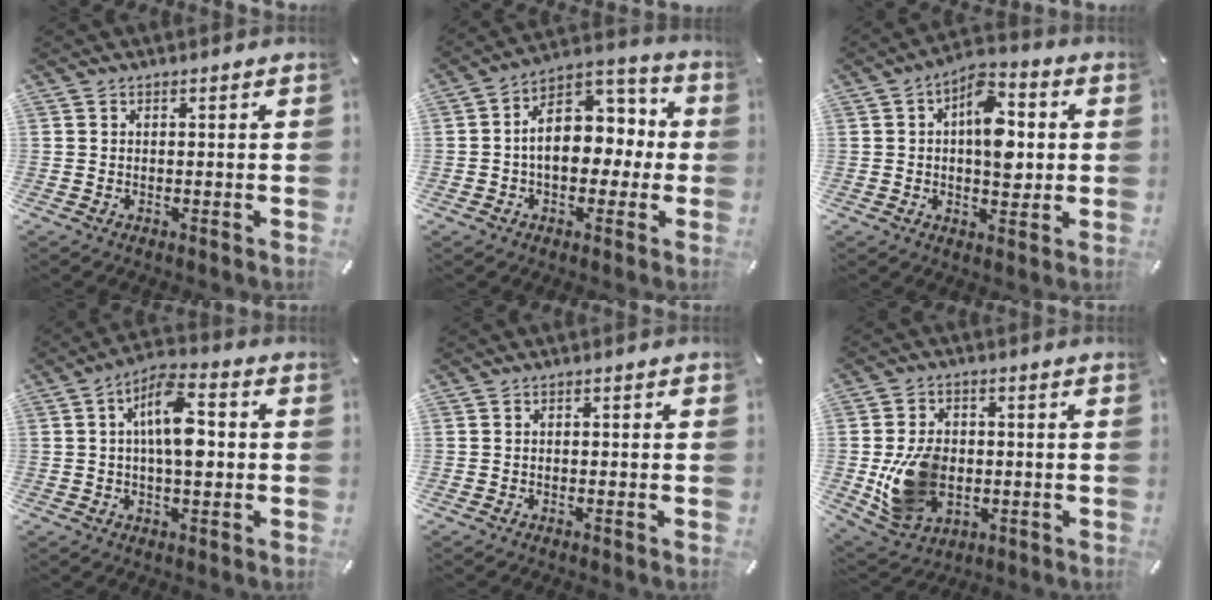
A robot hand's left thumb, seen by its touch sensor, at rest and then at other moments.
{"total": 13.6, "force": [0.0, 10.1, 9.2], "torque": [-0.124, -0.002, 0.002]}
{"total": 11.6, "force": [1.4, 7.0, 9.1], "torque": [-0.110, -0.006, 0.023]}
{"total": 11.6, "force": [0.8, 5.3, 10.3], "torque": [-0.165, 0.008, 0.013]}
{"total": 1.0, "force": [-0.7, 0.4, 0.7], "torque": [-0.013, 0.003, -0.014]}
{"total": 12.7, "force": [-1.8, 9.8, 7.9], "torque": [-0.164, 0.008, -0.026]}